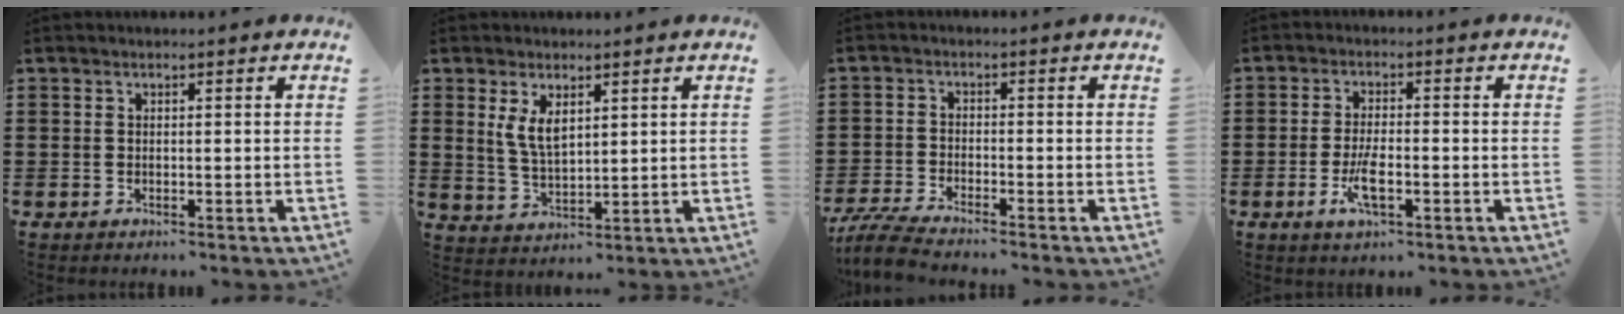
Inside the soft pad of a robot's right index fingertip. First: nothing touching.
{"total": 4.5, "force": [2.1, 2.0, 3.5], "torque": [-0.074, 0.003, 0.039]}
{"total": 4.5, "force": [-4.2, -0.3, 1.4], "torque": [-0.051, -0.020, -0.090]}
{"total": 5.1, "force": [-1.8, 1.4, 4.5], "torque": [-0.095, -0.006, -0.035]}